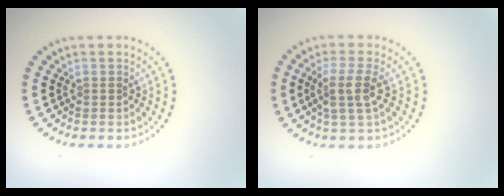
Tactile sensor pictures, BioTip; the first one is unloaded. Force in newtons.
{"total": 3.1, "press": 2.4, "slide": 1.9}